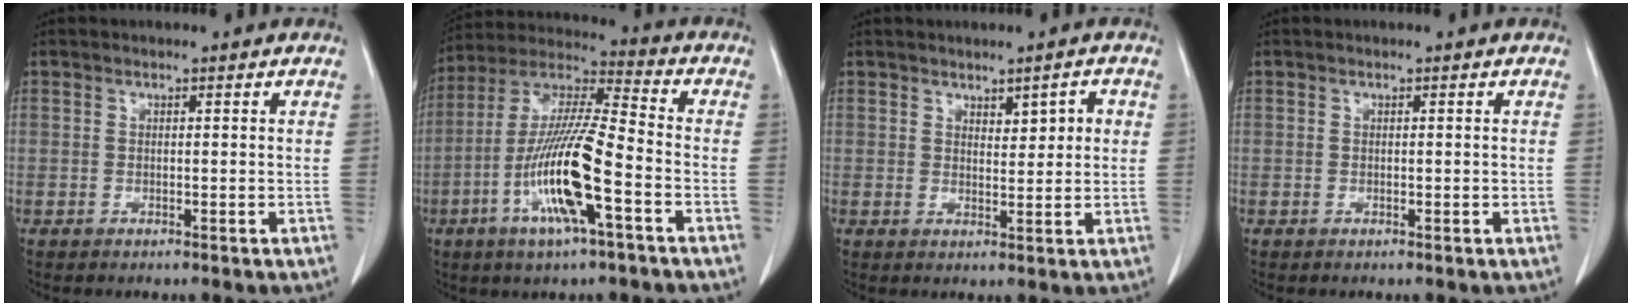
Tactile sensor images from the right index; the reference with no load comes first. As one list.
[{"total": 15.6, "force": [-5.0, 1.3, 14.7], "torque": [-0.291, -0.006, -0.095]}, {"total": 3.2, "force": [1.3, 1.1, 2.7], "torque": [-0.041, 0.003, 0.025]}, {"total": 0.0}]